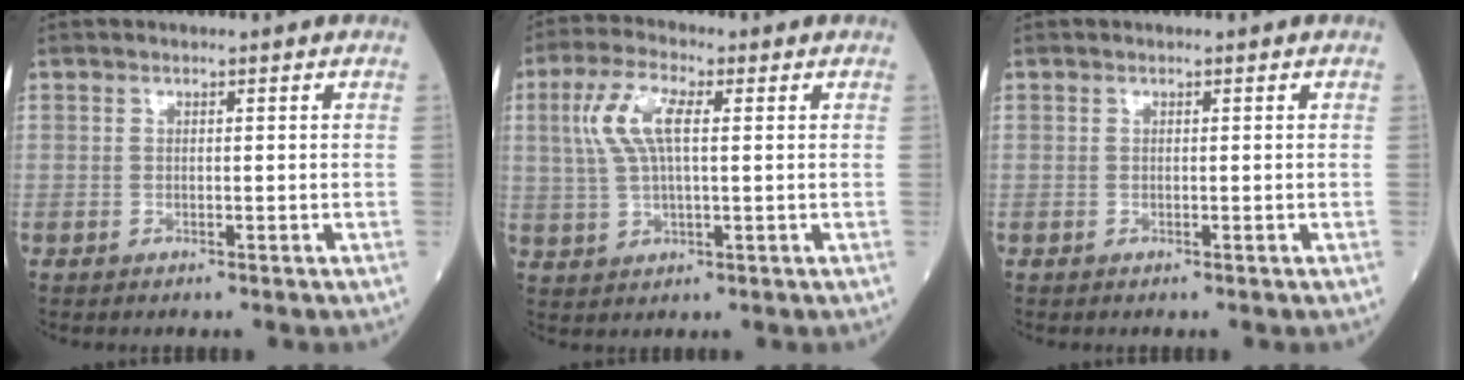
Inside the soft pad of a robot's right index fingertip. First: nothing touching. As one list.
[{"total": 7.6, "force": [2.0, 2.3, 7.0], "torque": [-0.160, 0.016, 0.043]}, {"total": 0.0}]